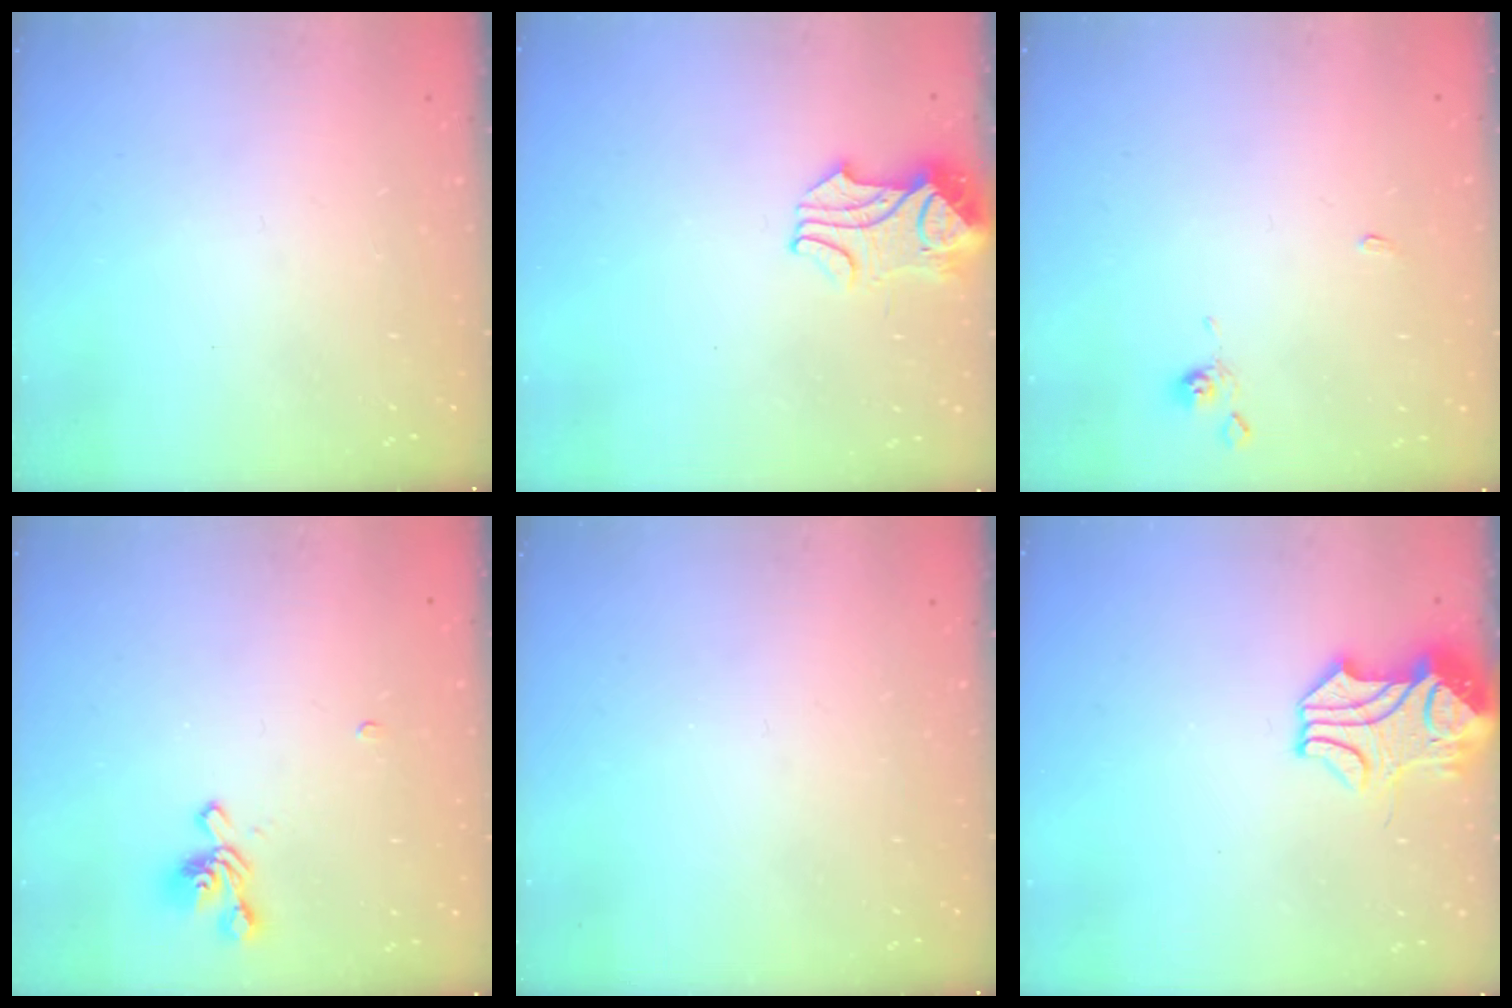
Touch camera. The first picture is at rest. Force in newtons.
{"total": 2.2, "press": 2.1, "slide": 0.5}
{"total": 1.3, "press": 1.3, "slide": 0.3}
{"total": 1.2, "press": 0.6, "slide": 1.0}
{"total": 0.0}
{"total": 3.9, "press": 3.8, "slide": 1.0}